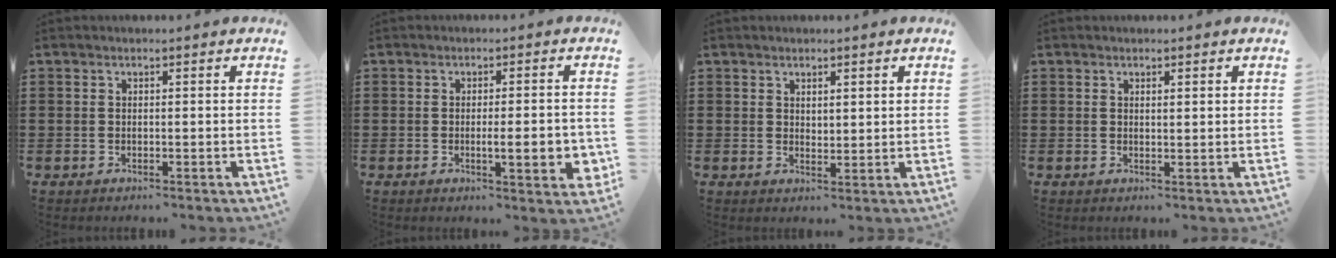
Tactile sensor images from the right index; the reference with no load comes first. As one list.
[{"total": 5.5, "force": [-1.0, 1.1, 5.3], "torque": [-0.070, -0.009, -0.019]}, {"total": 1.6, "force": [1.5, 0.6, 0.4], "torque": [-0.008, 0.005, 0.028]}, {"total": 0.9, "force": [0.7, 0.1, 0.5], "torque": [-0.009, 0.002, 0.013]}]